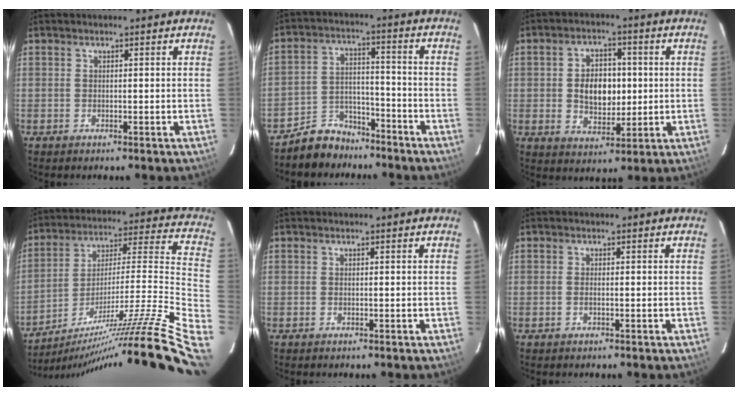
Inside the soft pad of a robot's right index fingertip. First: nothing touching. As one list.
[{"total": 8.5, "force": [-7.0, 4.6, 1.4], "torque": [-0.046, 0.024, -0.111]}, {"total": 8.8, "force": [0.3, 6.0, 6.5], "torque": [-0.119, 0.012, 0.014]}, {"total": 29.1, "force": [-24.1, -3.3, 15.9], "torque": [-0.168, -0.062, -0.375]}, {"total": 0.0}, {"total": 0.7, "force": [-0.2, 0.3, 0.6], "torque": [-0.013, 0.001, -0.005]}]